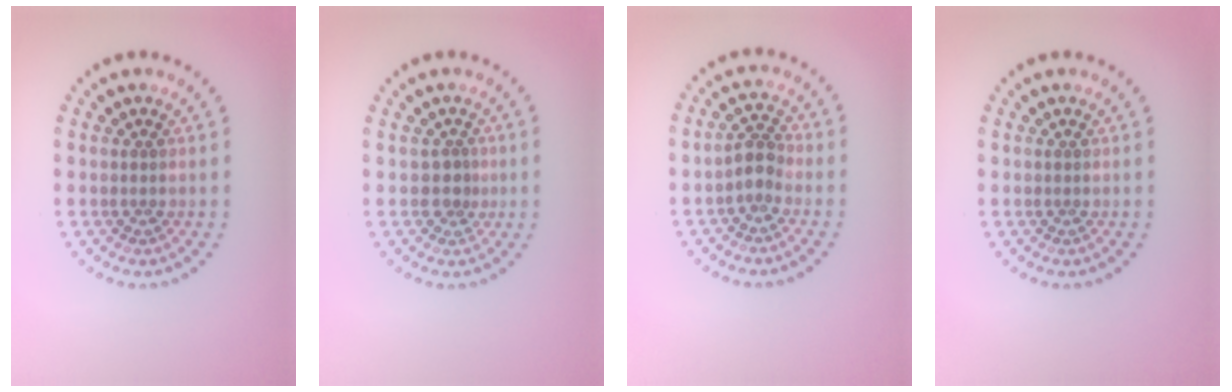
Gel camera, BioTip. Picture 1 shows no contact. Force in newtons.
{"total": 1.4, "press": 0.9, "slide": 1.1}
{"total": 2.0, "press": 1.6, "slide": 1.1}
{"total": 0.0}